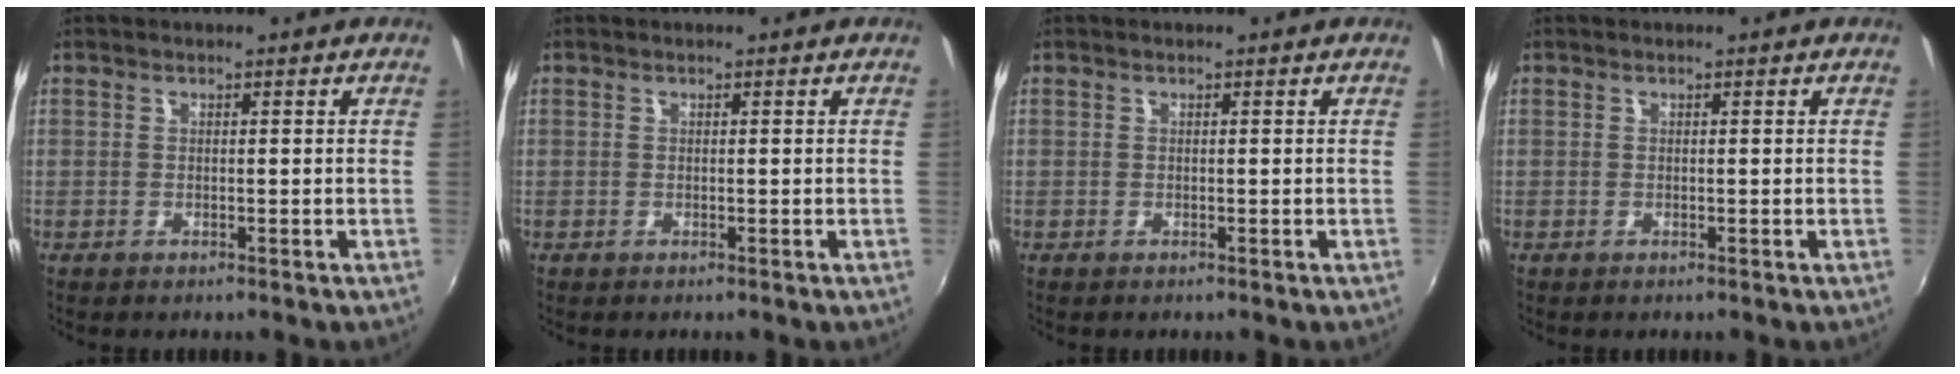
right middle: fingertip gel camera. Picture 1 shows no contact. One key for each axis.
{"total": 0.0}
{"total": 0.0}
{"total": 0.0}